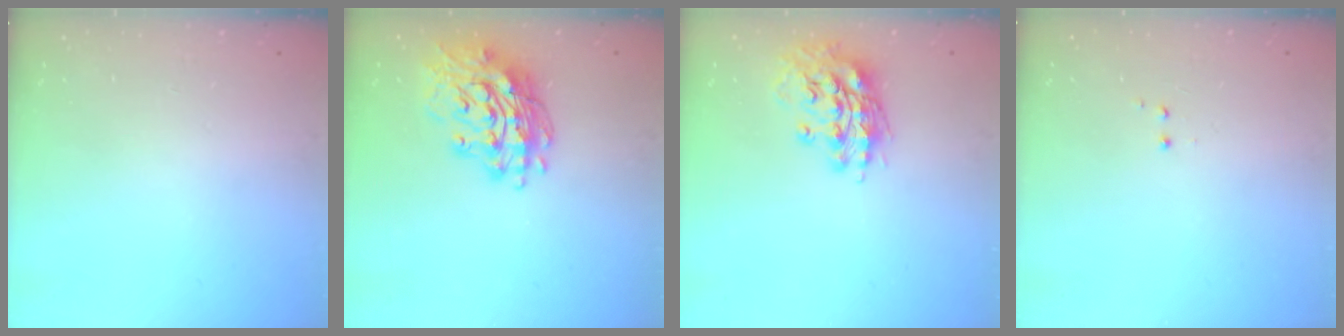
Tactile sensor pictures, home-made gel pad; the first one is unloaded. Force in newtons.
{"total": 18.5, "press": 18.4, "slide": 2.1}
{"total": 13.2, "press": 13.1, "slide": 1.9}
{"total": 1.2, "press": 1.0, "slide": 0.6}